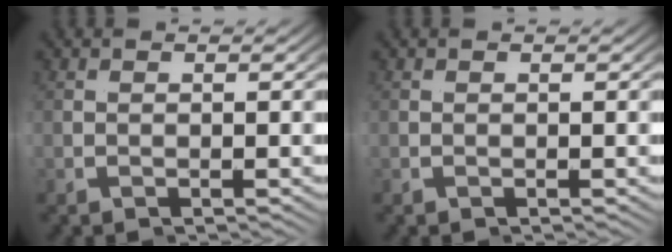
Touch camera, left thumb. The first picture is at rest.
{"total": 0.0}